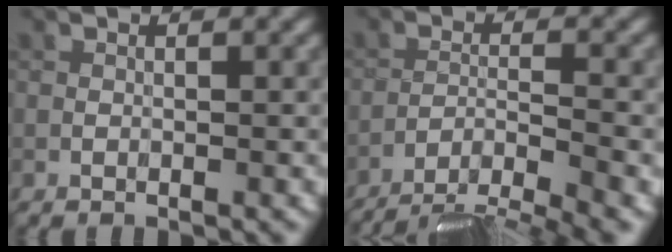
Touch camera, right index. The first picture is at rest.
{"total": 7.1, "force": [-5.9, 1.3, 3.8], "torque": [-0.060, -0.010, -0.096]}